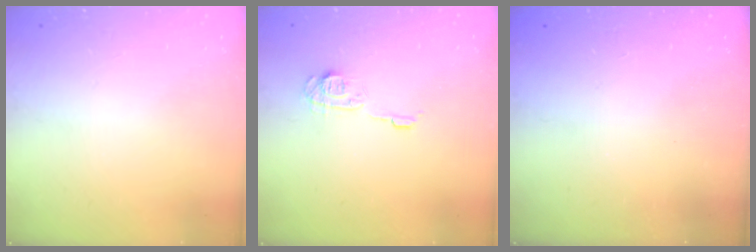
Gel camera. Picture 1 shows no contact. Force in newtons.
{"total": 6.5, "press": 6.4, "slide": 0.7}
{"total": 2.3, "press": 2.2, "slide": 0.8}